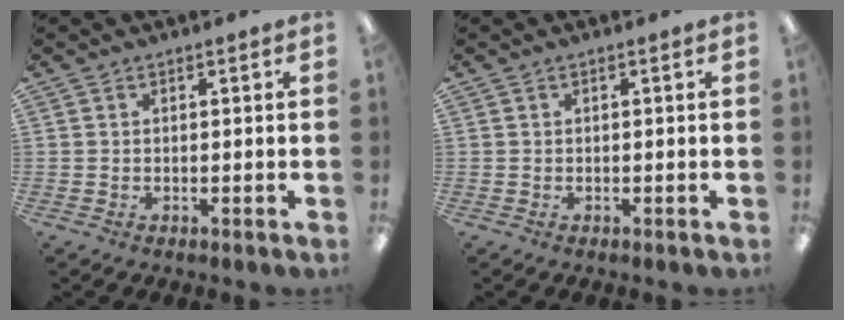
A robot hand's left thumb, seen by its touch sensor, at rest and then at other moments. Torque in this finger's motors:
{"motor_torque": [-0.05, 0.05, 0.00, 0.00, 0.00]}